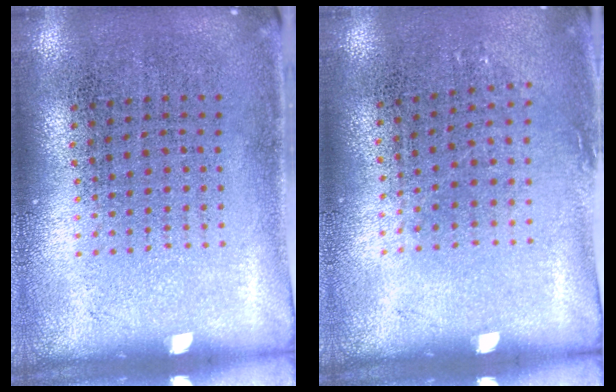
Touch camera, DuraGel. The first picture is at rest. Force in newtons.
{"total": 0.8, "press": 0.6, "slide": 0.5}